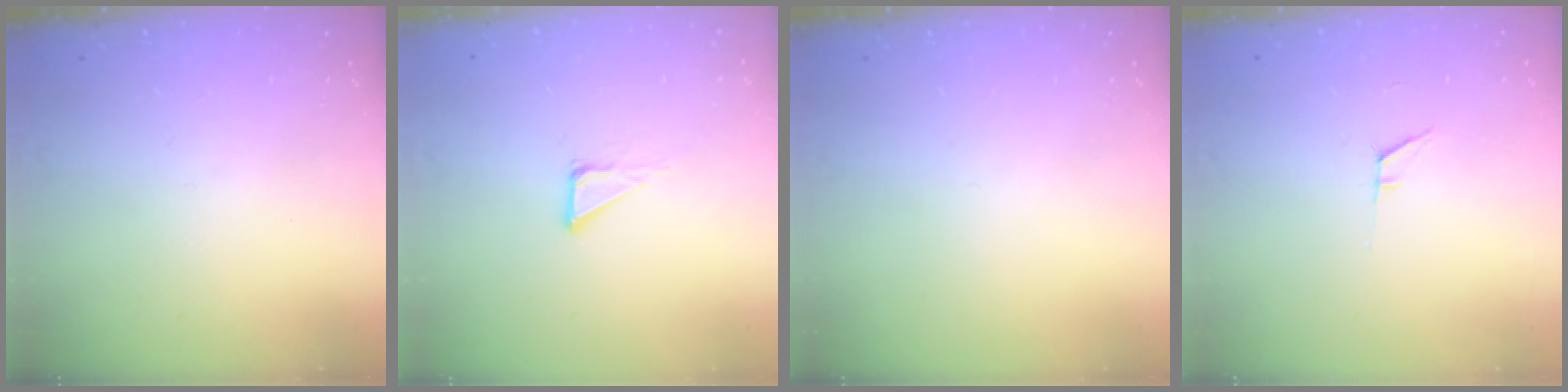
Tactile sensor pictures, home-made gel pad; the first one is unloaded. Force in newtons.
{"total": 4.4, "press": 4.4, "slide": 0.1}
{"total": 0.0}
{"total": 5.2, "press": 4.5, "slide": 2.5}